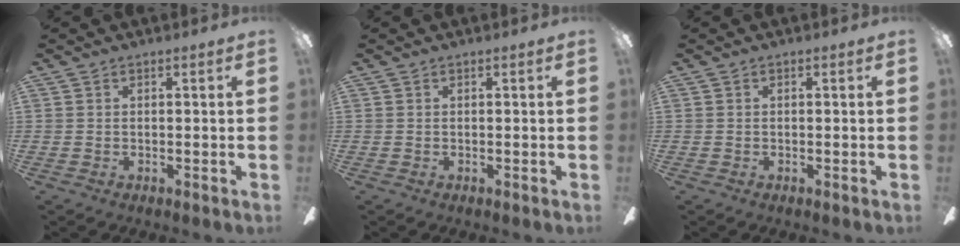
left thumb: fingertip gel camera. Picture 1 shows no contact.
{"total": 0.0}
{"total": 0.0}